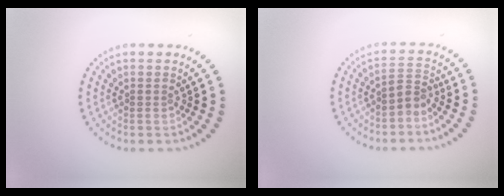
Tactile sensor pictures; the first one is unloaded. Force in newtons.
{"total": 1.8, "press": 1.4, "slide": 1.0}